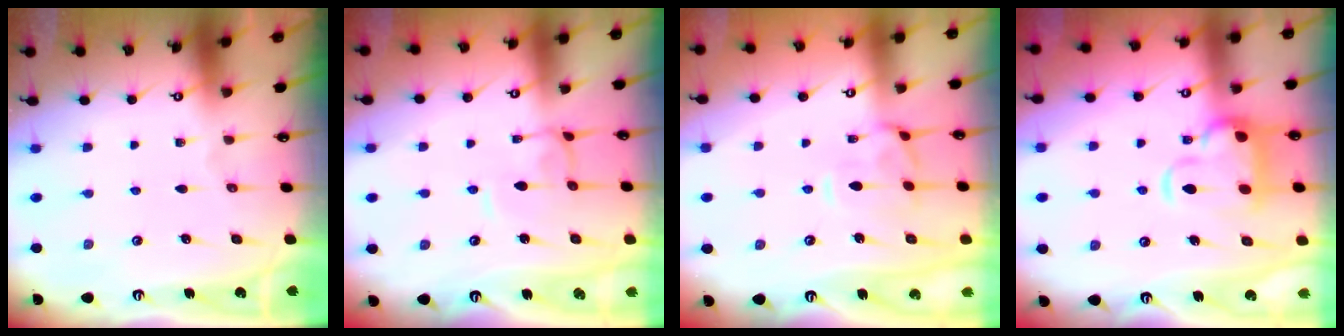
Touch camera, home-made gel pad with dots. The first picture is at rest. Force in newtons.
{"total": 0.8, "press": 0.7, "slide": 0.3}
{"total": 3.3, "press": 3.1, "slide": 1.1}
{"total": 6.7, "press": 6.4, "slide": 1.7}